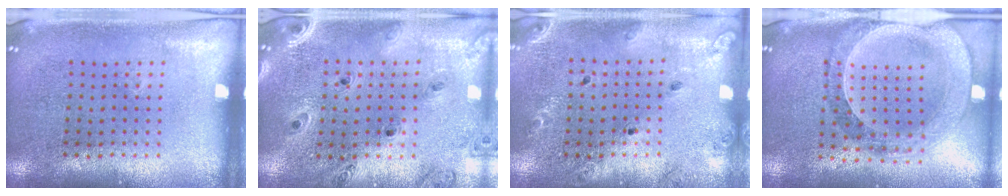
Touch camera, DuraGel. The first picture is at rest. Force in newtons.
{"total": 1.3, "press": 1.3, "slide": 0.2}
{"total": 1.4, "press": 1.4, "slide": 0.1}
{"total": 1.5, "press": 1.5, "slide": 0.3}